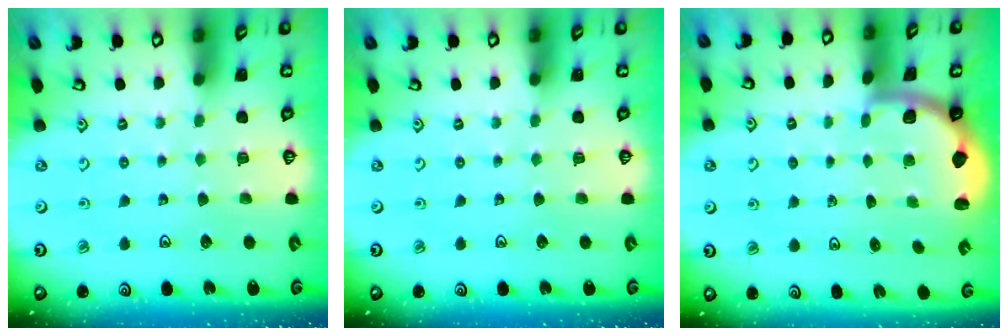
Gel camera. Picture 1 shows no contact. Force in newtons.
{"total": 0.0}
{"total": 1.8, "press": 1.7, "slide": 0.3}